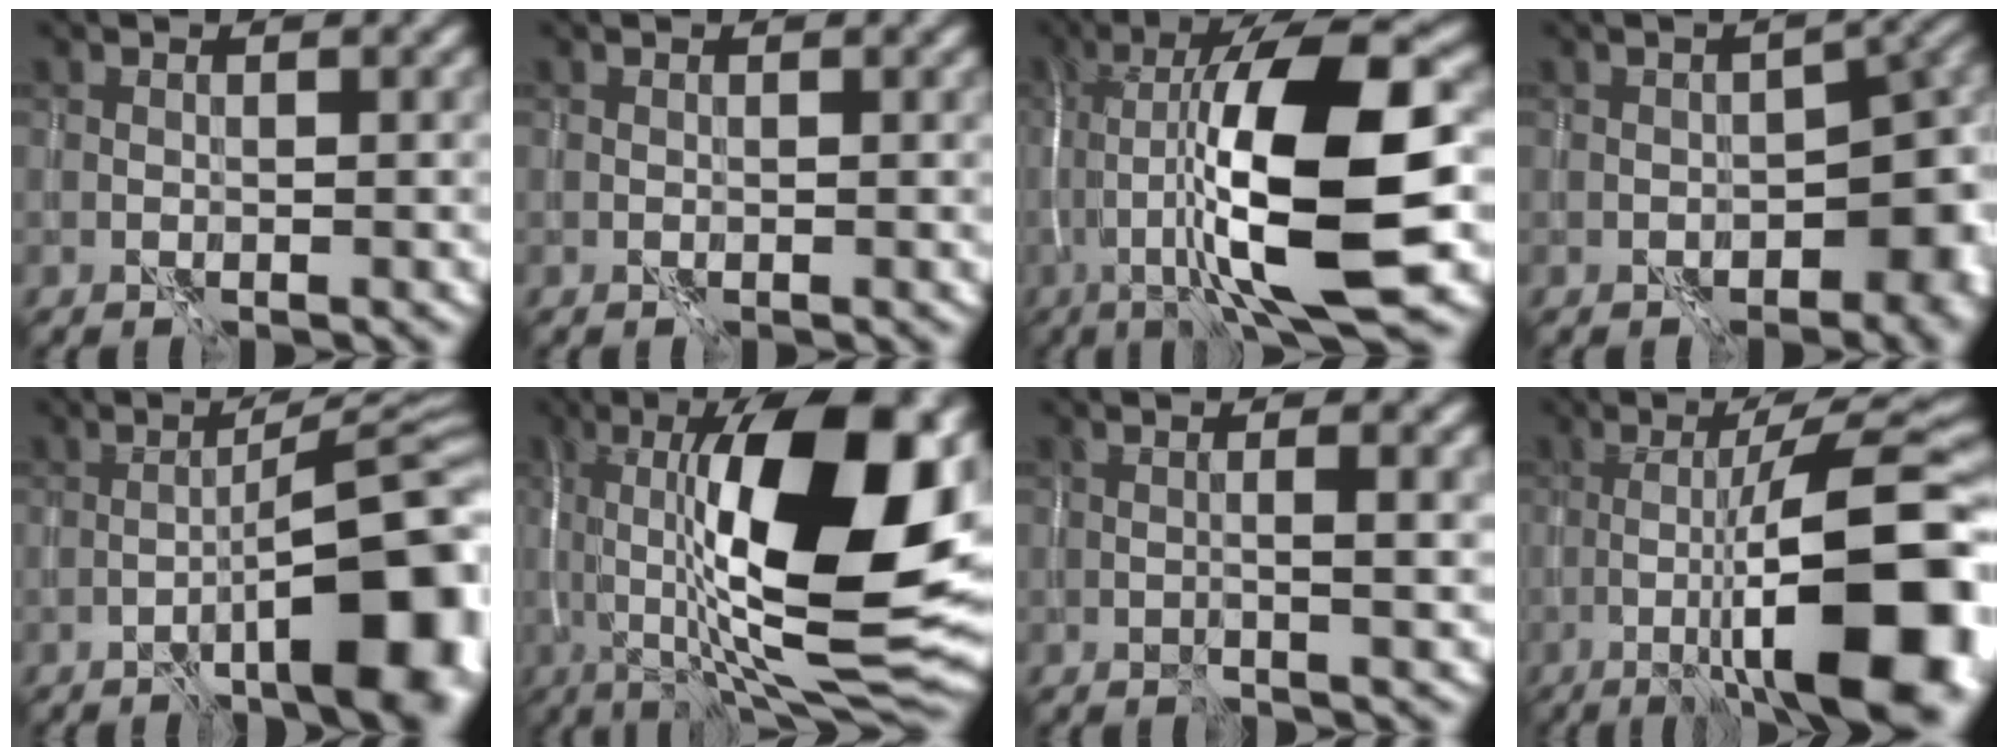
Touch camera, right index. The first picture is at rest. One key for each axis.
{"total": 0.0}
{"total": 13.1, "fx": -2.0, "fy": 2.2, "fz": 12.7, "tx": -0.206, "ty": 0.021, "tz": -0.036}
{"total": 9.4, "fx": -3.1, "fy": 5.4, "fz": 7.1, "tx": -0.045, "ty": -0.007, "tz": -0.037}
{"total": 10.7, "fx": -3.9, "fy": 2.2, "fz": 9.7, "tx": -0.125, "ty": 0.016, "tz": -0.056}
{"total": 16.0, "fx": 2.3, "fy": 4.6, "fz": 15.1, "tx": -0.225, "ty": 0.001, "tz": 0.030}
{"total": 2.5, "fx": 0.0, "fy": 0.3, "fz": 2.5, "tx": -0.040, "ty": 0.004, "tz": 0.000}
{"total": 14.1, "fx": -3.3, "fy": 2.7, "fz": 13.4, "tx": -0.183, "ty": 0.024, "tz": -0.051}